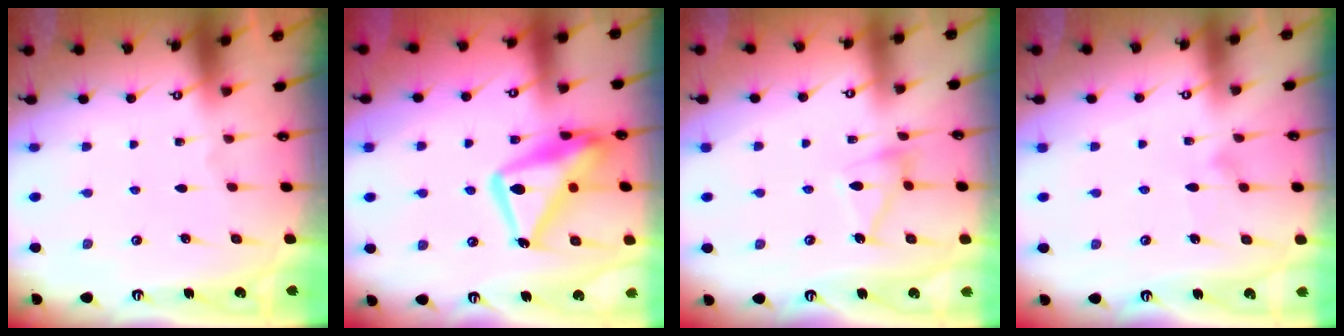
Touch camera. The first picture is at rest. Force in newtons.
{"total": 18.9, "press": 18.8, "slide": 1.8}
{"total": 11.0, "press": 10.9, "slide": 0.6}
{"total": 9.1, "press": 9.1, "slide": 0.3}